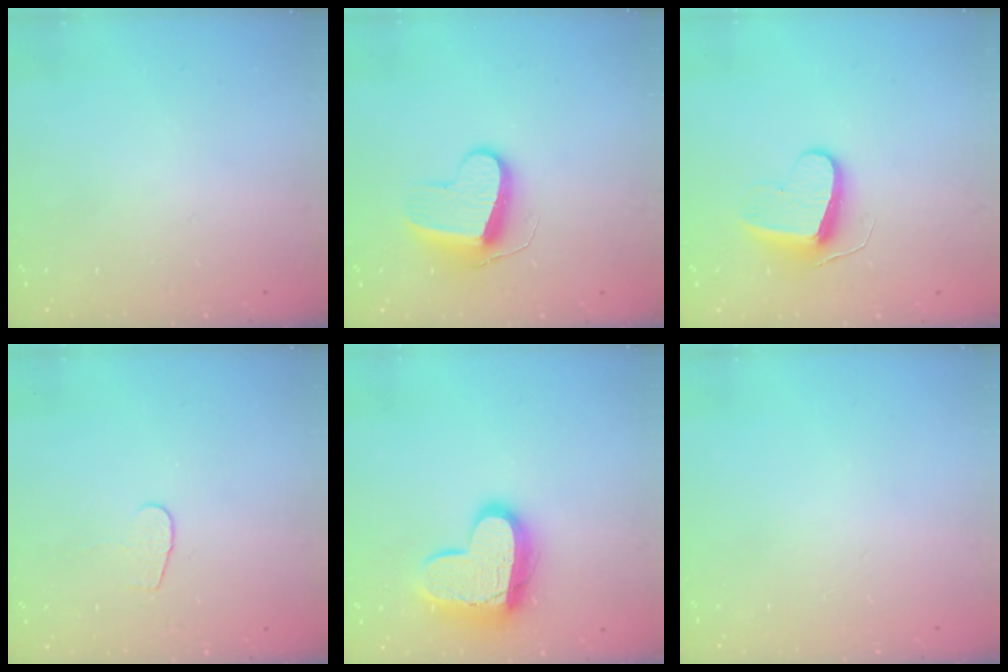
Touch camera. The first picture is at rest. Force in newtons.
{"total": 9.9, "press": 9.9, "slide": 0.6}
{"total": 8.5, "press": 8.5, "slide": 0.3}
{"total": 4.7, "press": 4.6, "slide": 0.4}
{"total": 14.9, "press": 14.9, "slide": 1.4}
{"total": 0.0}